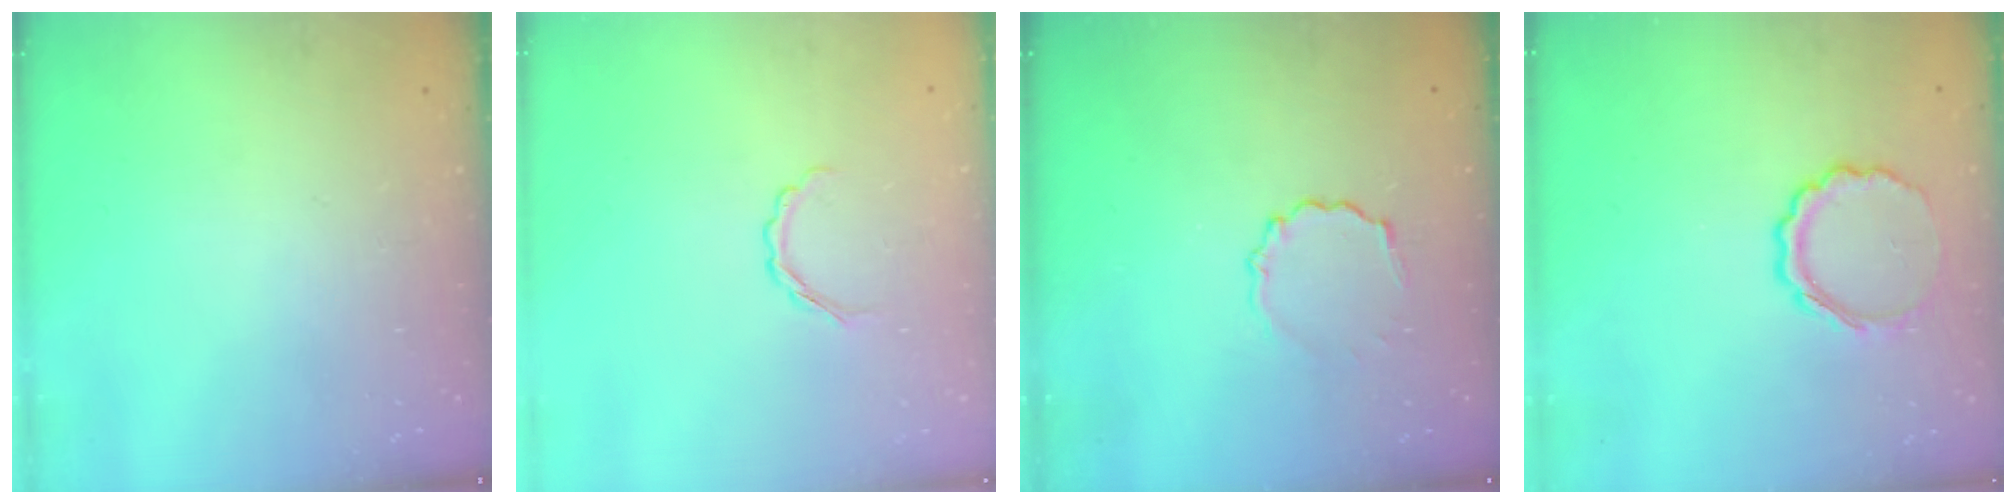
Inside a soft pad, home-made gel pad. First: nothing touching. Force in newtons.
{"total": 3.1, "press": 3.0, "slide": 0.8}
{"total": 4.2, "press": 4.1, "slide": 1.0}
{"total": 8.3, "press": 8.1, "slide": 1.9}